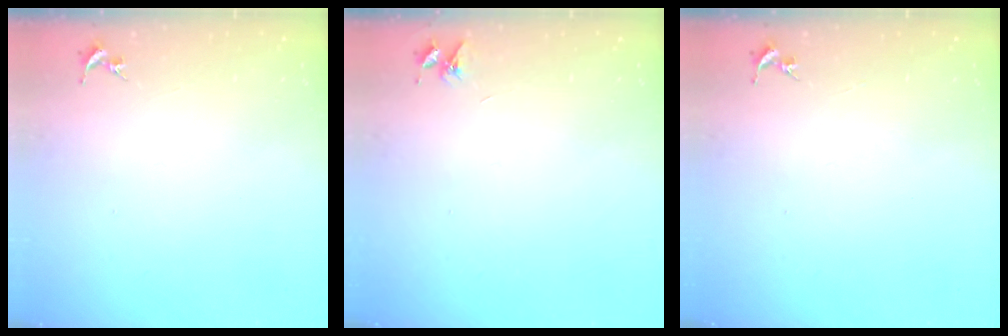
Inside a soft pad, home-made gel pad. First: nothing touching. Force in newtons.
{"total": 3.6, "press": 3.6, "slide": 0.5}
{"total": 0.0}